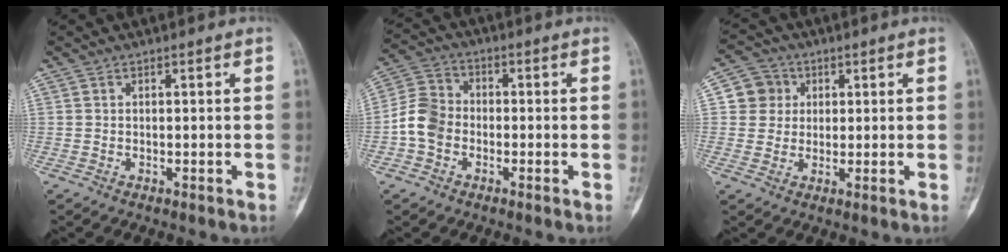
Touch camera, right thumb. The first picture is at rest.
{"total": 7.8, "force": [-1.8, 6.3, 4.1], "torque": [-0.067, 0.026, -0.048]}
{"total": 6.0, "force": [1.3, 5.8, 1.1], "torque": [0.016, 0.005, 0.018]}